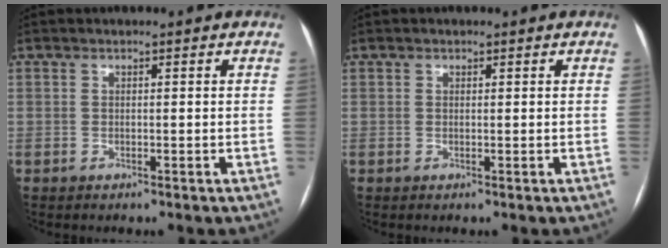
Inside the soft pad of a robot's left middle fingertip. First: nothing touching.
{"total": 0.0}